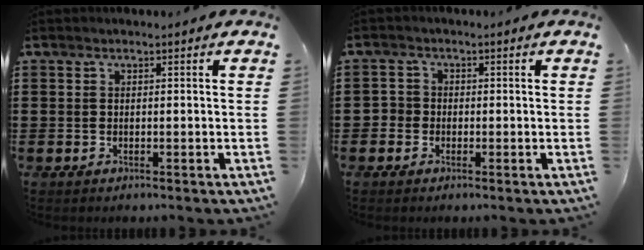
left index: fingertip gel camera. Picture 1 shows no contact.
{"total": 1.7, "force": [-0.4, 1.7, 0.3], "torque": [-0.012, 0.005, -0.011]}